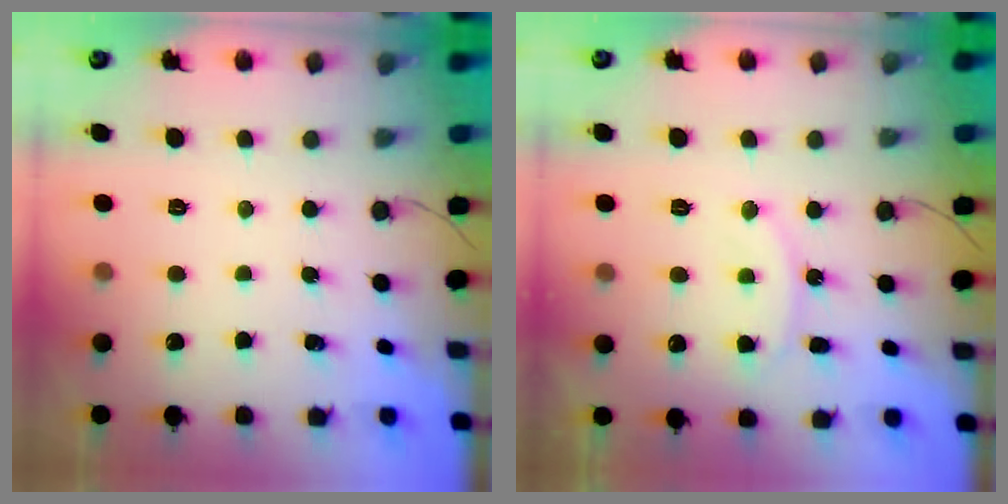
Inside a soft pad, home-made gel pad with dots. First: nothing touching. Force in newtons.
{"total": 9.4, "press": 9.3, "slide": 0.5}